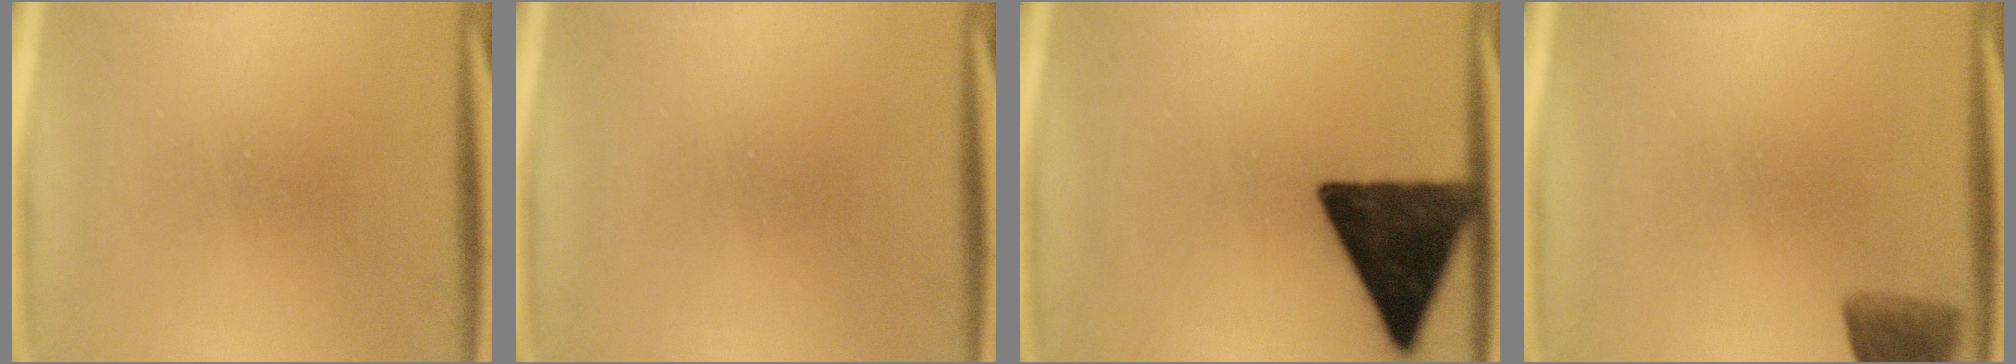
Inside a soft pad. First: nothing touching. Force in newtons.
{"total": 0.0}
{"total": 12.2}
{"total": 5.6}